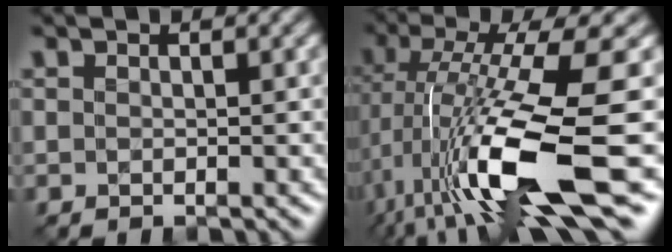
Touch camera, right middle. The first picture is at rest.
{"total": 12.7, "force": [-3.7, 2.9, 11.9], "torque": [-0.217, -0.012, -0.056]}